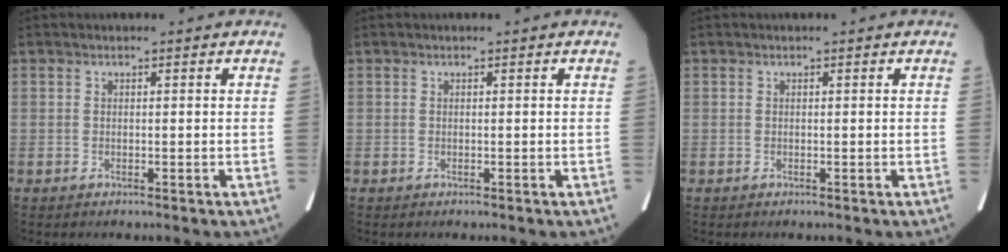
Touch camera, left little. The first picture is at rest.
{"total": 0.0}
{"total": 0.0}